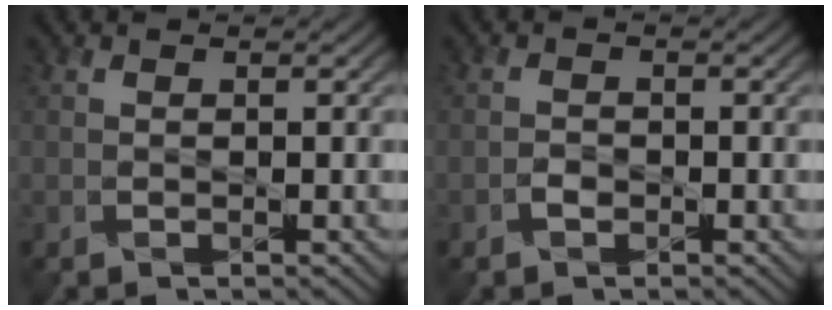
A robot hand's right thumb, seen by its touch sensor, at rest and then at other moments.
{"total": 1.2, "force": [-0.9, 0.6, 0.5], "torque": [-0.010, -0.003, -0.020]}